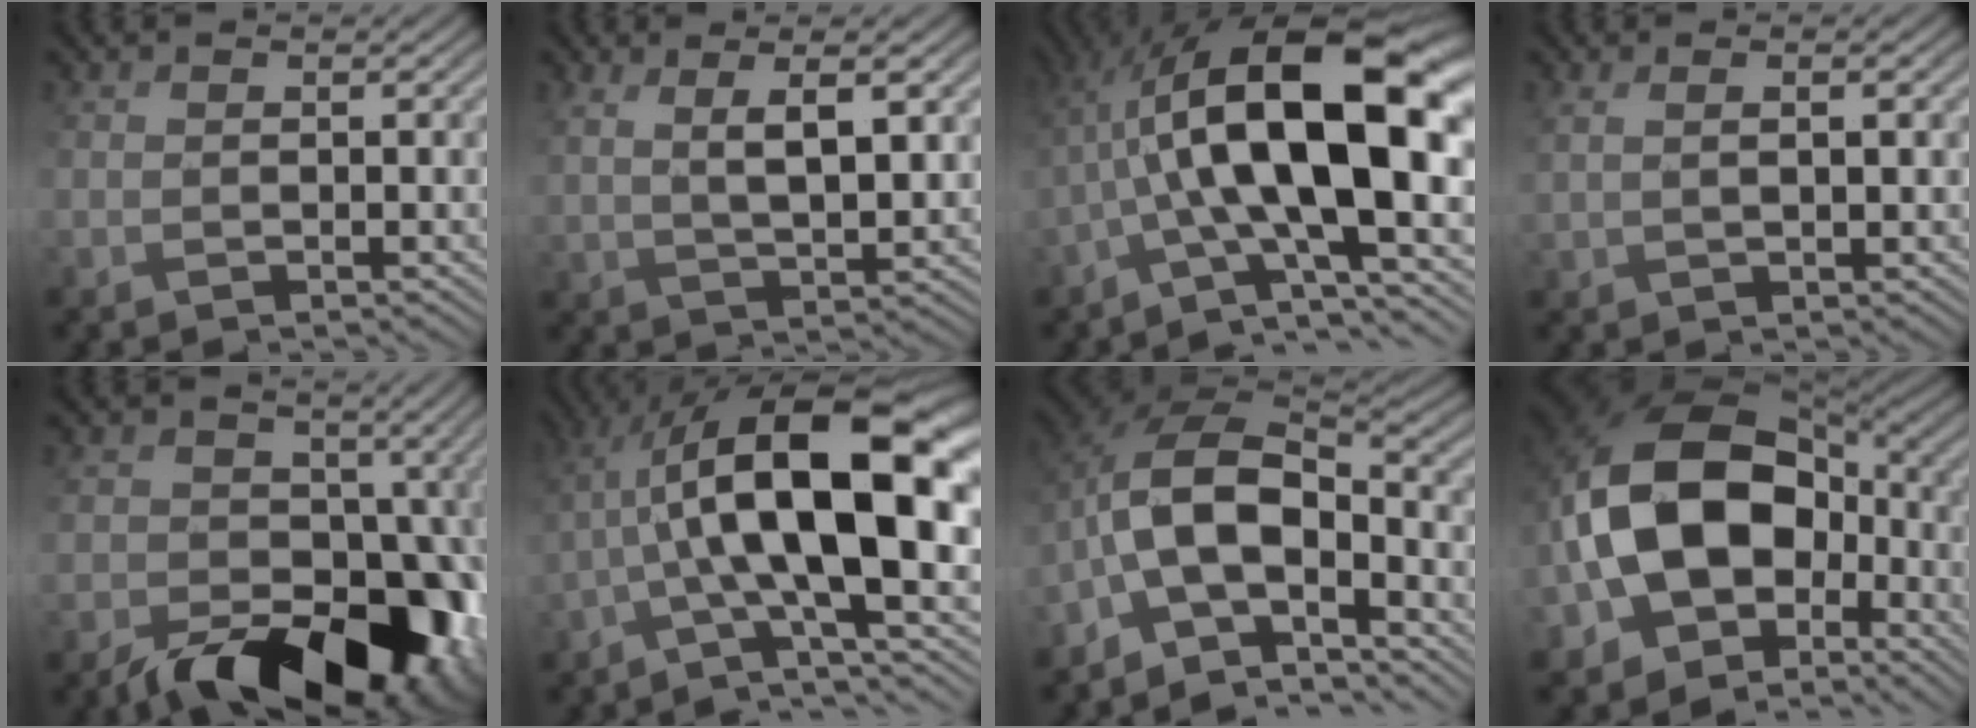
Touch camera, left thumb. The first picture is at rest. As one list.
[{"total": 6.7, "force": [3.2, 2.0, 5.5], "torque": [-0.100, -0.002, 0.060]}, {"total": 17.0, "force": [-0.2, 6.4, 15.8], "torque": [-0.263, 0.035, -0.017]}, {"total": 3.0, "force": [1.2, 0.9, 2.6], "torque": [-0.044, -0.003, 0.021]}, {"total": 14.7, "force": [-5.3, 9.8, 9.6], "torque": [-0.115, -0.039, -0.087]}, {"total": 15.5, "force": [-0.3, 4.8, 14.7], "torque": [-0.252, 0.028, -0.012]}, {"total": 11.3, "force": [-4.7, 5.2, 8.8], "torque": [-0.166, 0.003, -0.105]}, {"total": 16.2, "force": [-3.1, 11.7, 10.8], "torque": [-0.221, -0.010, -0.064]}]